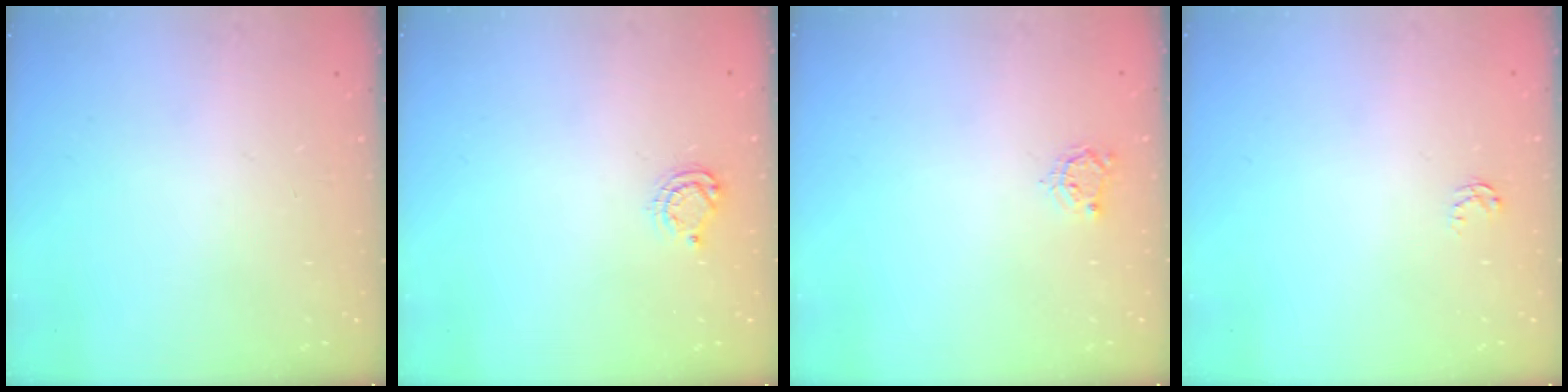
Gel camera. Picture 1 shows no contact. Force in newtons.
{"total": 5.8, "press": 5.8, "slide": 0.7}
{"total": 3.8, "press": 3.8, "slide": 0.4}
{"total": 2.6, "press": 2.6, "slide": 0.3}